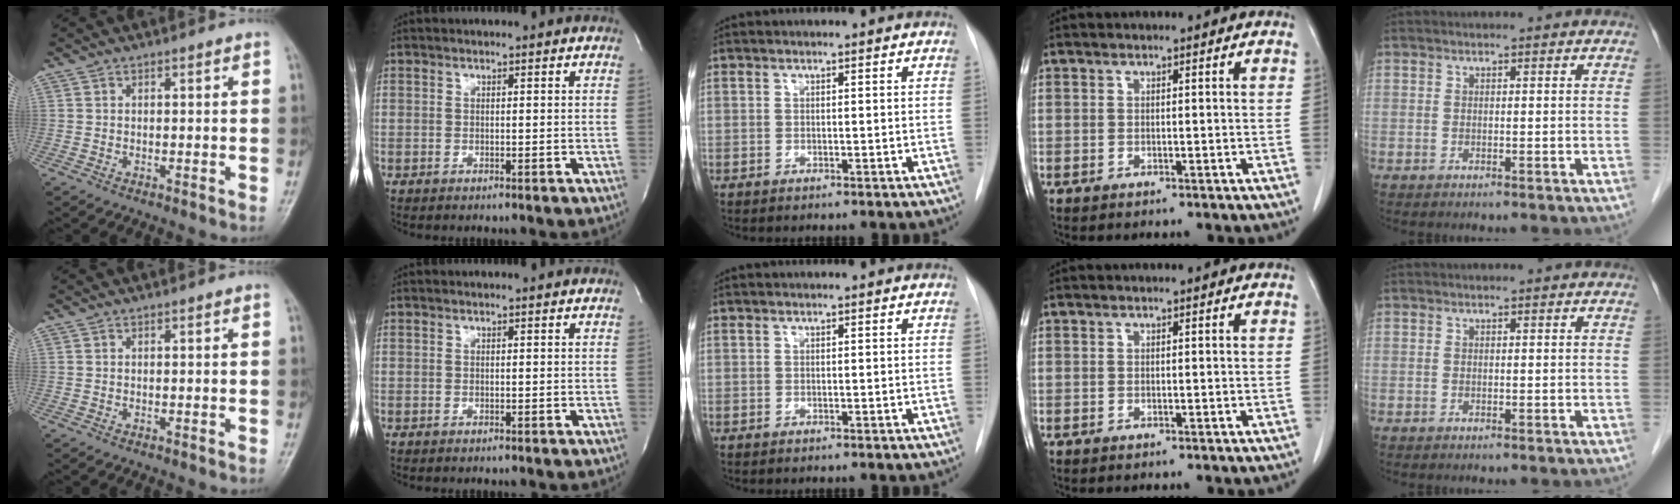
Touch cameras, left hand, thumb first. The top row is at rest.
{}